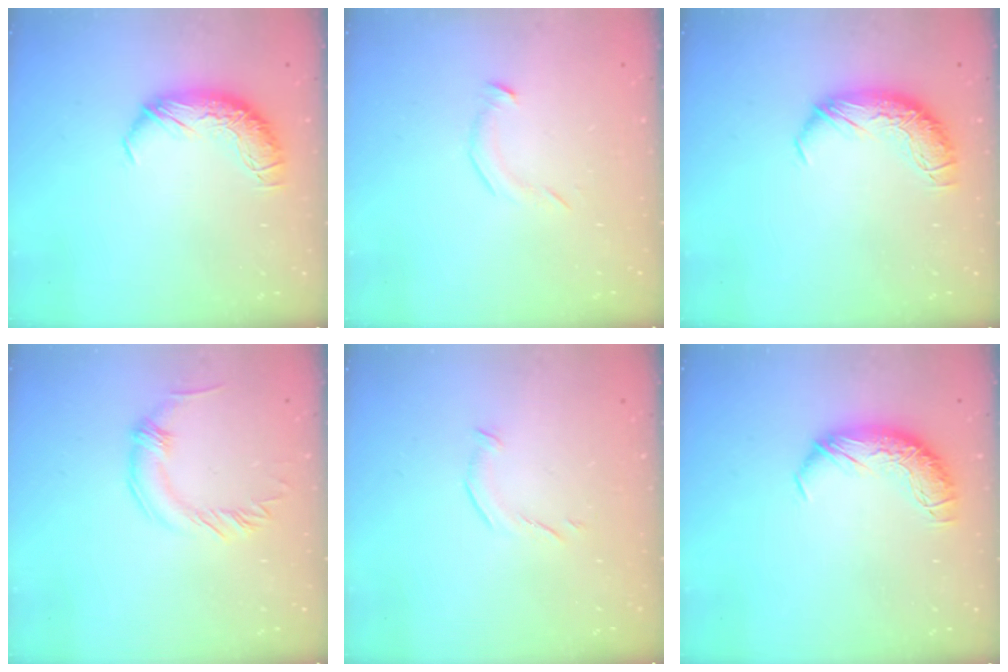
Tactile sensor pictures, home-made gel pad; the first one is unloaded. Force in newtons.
{"total": 6.0, "press": 6.0, "slide": 0.5}
{"total": 0.0}
{"total": 0.8, "press": 0.8, "slide": 0.0}
{"total": 5.5, "press": 5.4, "slide": 0.9}
{"total": 0.0}